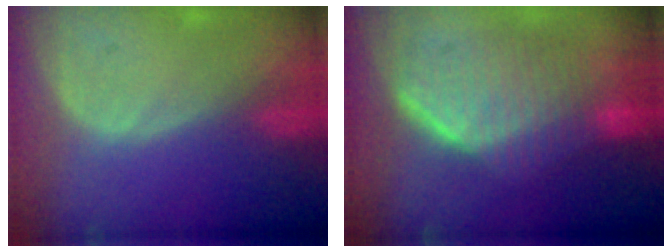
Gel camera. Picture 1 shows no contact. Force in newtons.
{"total": 9.7, "press": 9.1, "slide": 3.4}